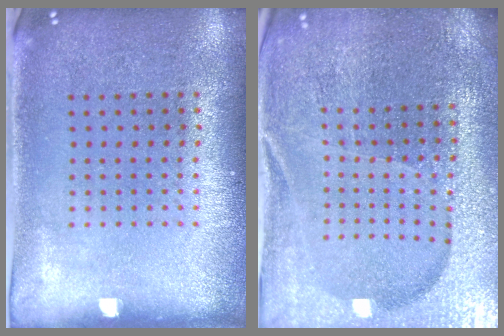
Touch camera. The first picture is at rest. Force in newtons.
{"total": 4.2, "press": 4.1, "slide": 1.1}